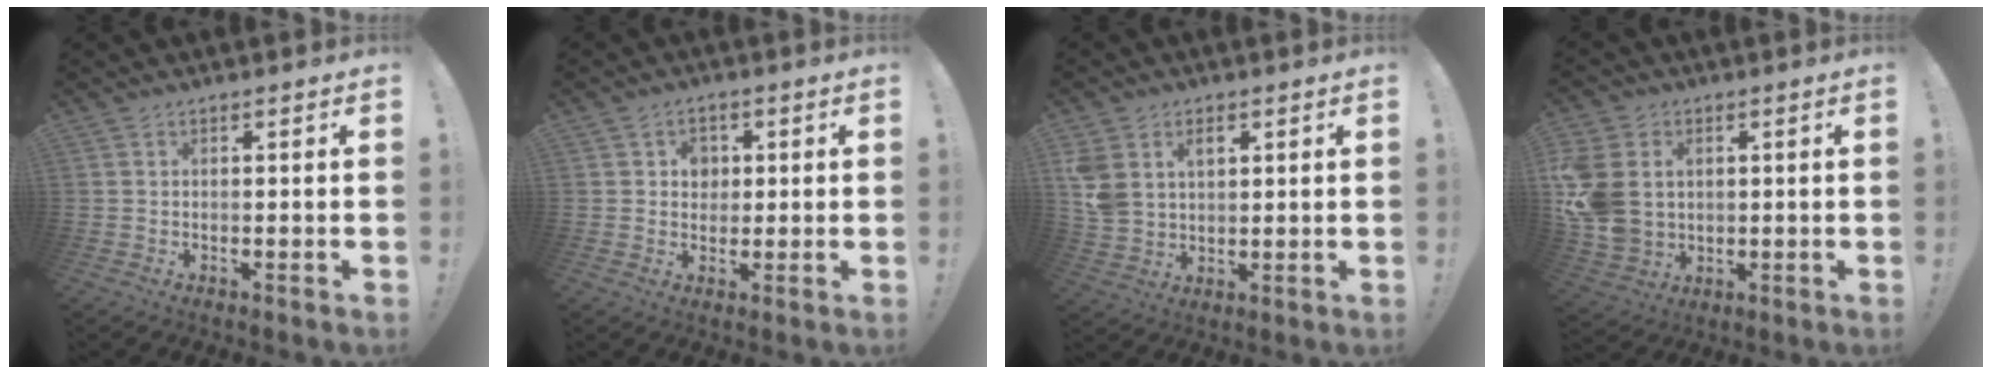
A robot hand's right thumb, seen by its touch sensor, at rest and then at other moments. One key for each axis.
{"total": 4.6, "fx": 1.0, "fy": 4.2, "fz": 1.6, "tx": -0.008, "ty": -0.004, "tz": 0.013}
{"total": 7.6, "fx": 3.3, "fy": 5.8, "fz": 3.6, "tx": -0.066, "ty": -0.014, "tz": 0.064}
{"total": 13.0, "fx": 2.3, "fy": 10.4, "fz": 7.4, "tx": -0.153, "ty": -0.009, "tz": 0.047}